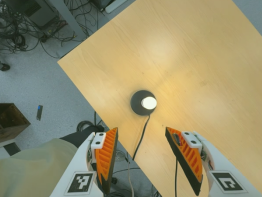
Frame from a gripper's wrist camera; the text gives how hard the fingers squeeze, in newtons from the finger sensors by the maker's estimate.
{"total": 0.0}